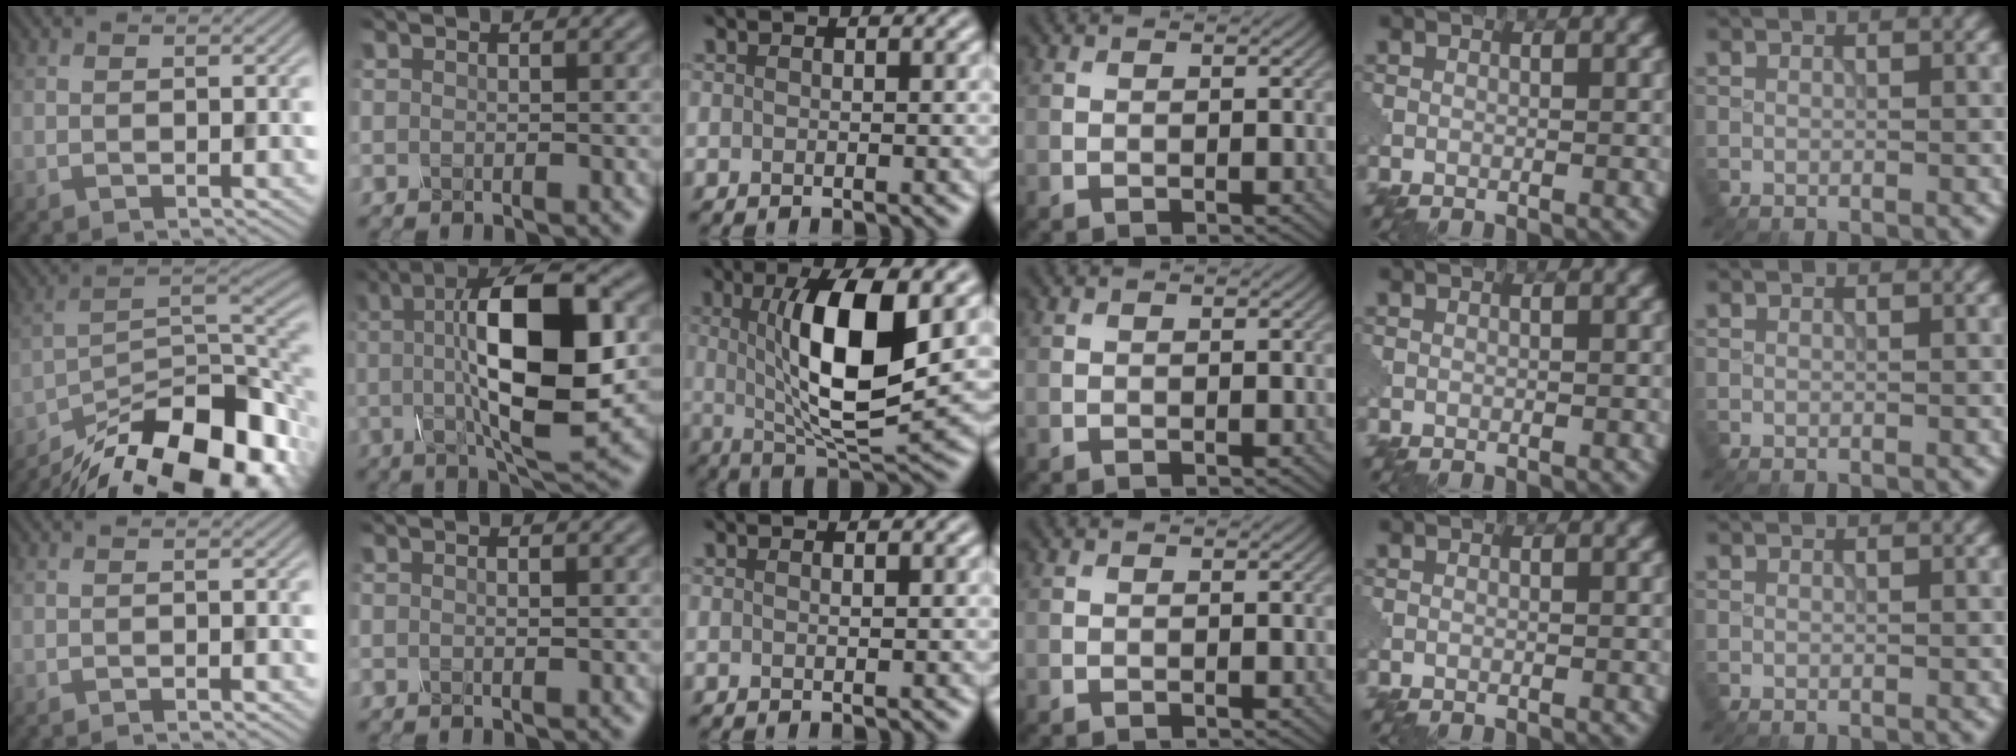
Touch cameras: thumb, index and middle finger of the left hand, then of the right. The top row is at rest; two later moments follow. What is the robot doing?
{"motion": "assemble", "object": "glue stick"}